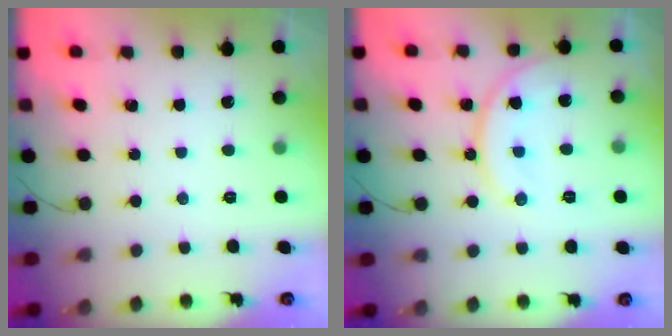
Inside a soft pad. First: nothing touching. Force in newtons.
{"total": 12.3, "press": 12.3, "slide": 0.6}